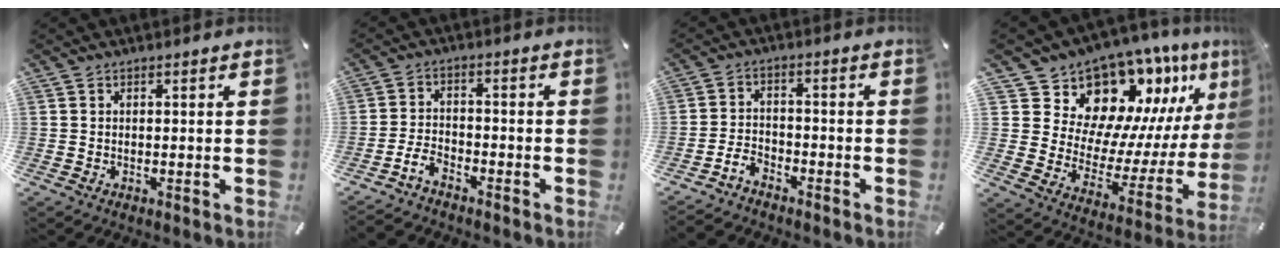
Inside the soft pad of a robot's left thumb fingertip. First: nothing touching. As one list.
[{"total": 4.9, "force": [-3.9, 2.2, 2.2], "torque": [-0.055, 0.016, -0.077]}, {"total": 4.5, "force": [-3.7, 2.2, 1.4], "torque": [-0.037, 0.018, -0.072]}, {"total": 15.3, "force": [13.0, 7.3, 3.6], "torque": [-0.047, -0.140, 0.222]}]